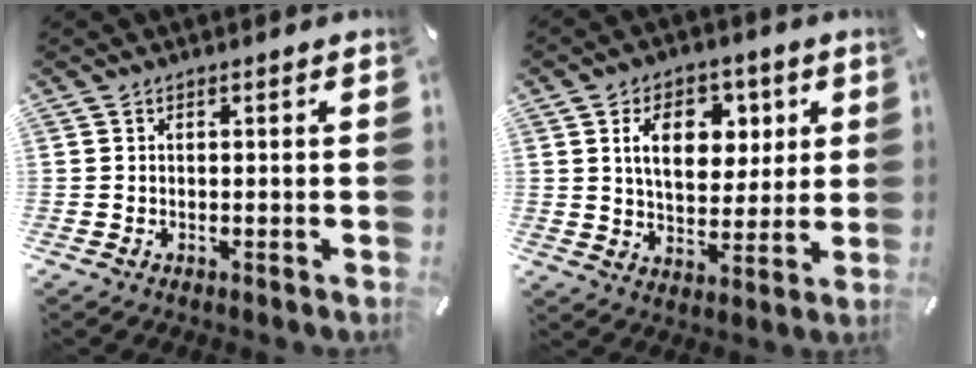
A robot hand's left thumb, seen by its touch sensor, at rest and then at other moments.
{"total": 12.4, "force": [4.2, 8.4, 8.1], "torque": [-0.117, -0.003, 0.071]}